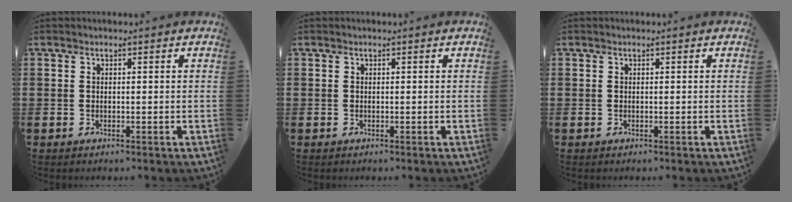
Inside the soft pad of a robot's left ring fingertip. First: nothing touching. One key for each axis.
{"total": 0.0}
{"total": 0.0}